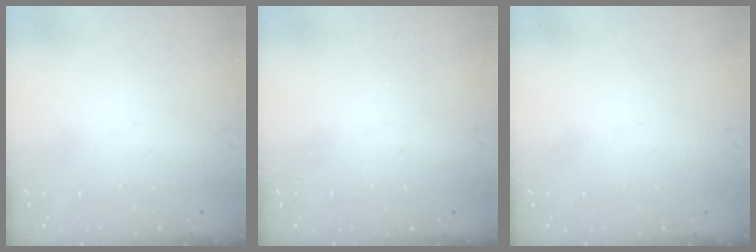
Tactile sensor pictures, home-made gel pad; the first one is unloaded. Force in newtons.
{"total": 0.0}
{"total": 0.0}